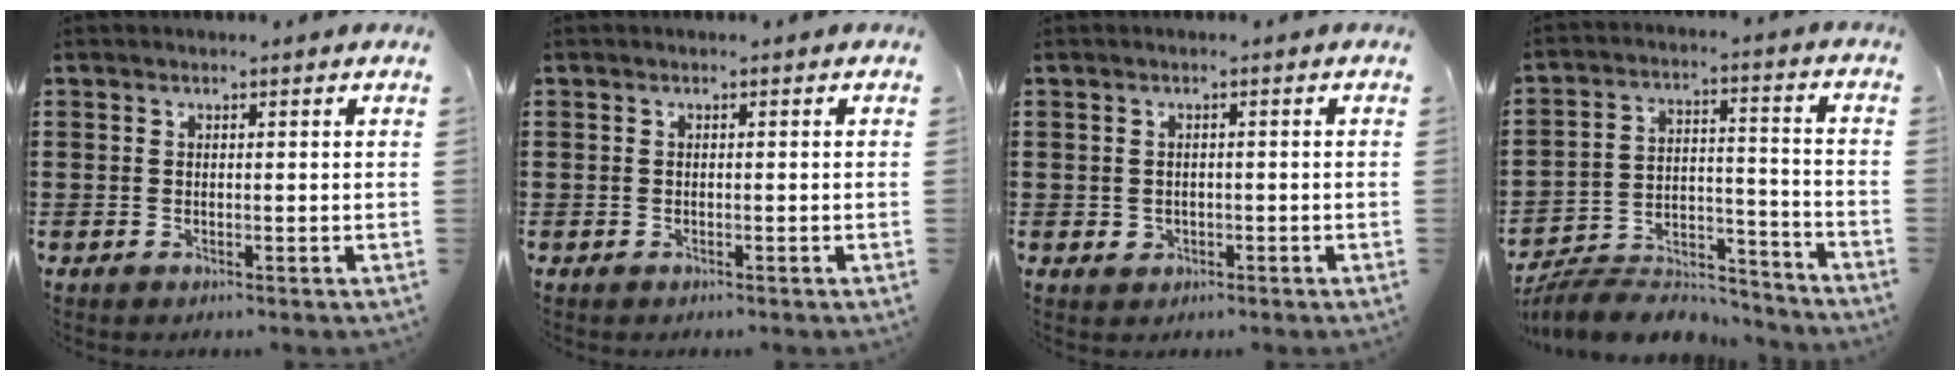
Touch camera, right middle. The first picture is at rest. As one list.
[{"total": 0.0}, {"total": 1.1, "force": [-0.2, 1.0, 0.3], "torque": [-0.011, 0.003, -0.005]}, {"total": 7.9, "force": [-7.6, 1.6, 1.4], "torque": [-0.024, 0.017, -0.149]}]